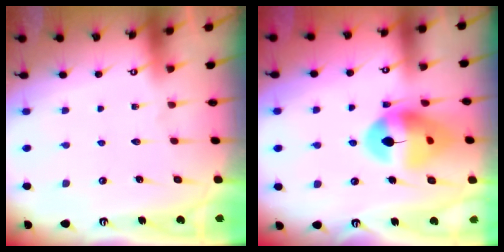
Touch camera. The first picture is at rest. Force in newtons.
{"total": 13.3, "press": 13.2, "slide": 1.6}